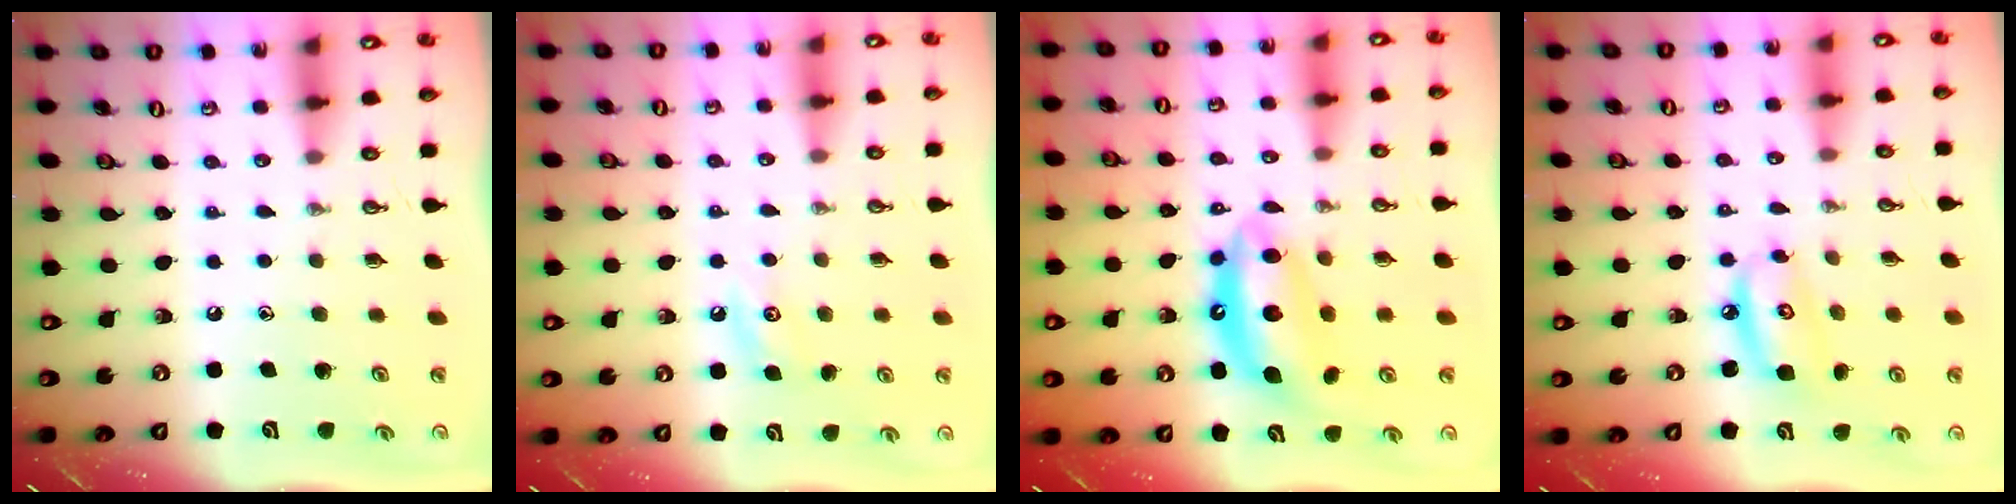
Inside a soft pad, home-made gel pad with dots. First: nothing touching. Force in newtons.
{"total": 4.0, "press": 3.9, "slide": 0.4}
{"total": 11.6, "press": 11.6, "slide": 1.3}
{"total": 8.6, "press": 8.5, "slide": 0.9}